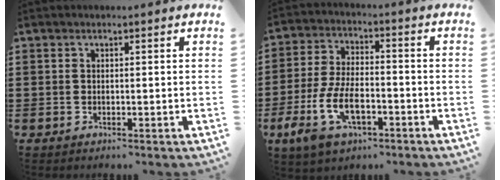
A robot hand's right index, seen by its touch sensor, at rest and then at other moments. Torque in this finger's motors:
{"motor_torque": [1.63, 0.51, 0.51, 0.21]}